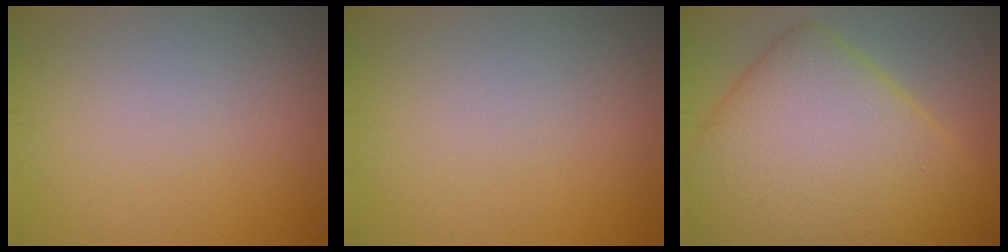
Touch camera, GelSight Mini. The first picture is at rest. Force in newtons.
{"total": 0.0}
{"total": 14.2, "press": 14.2, "slide": 0.1}